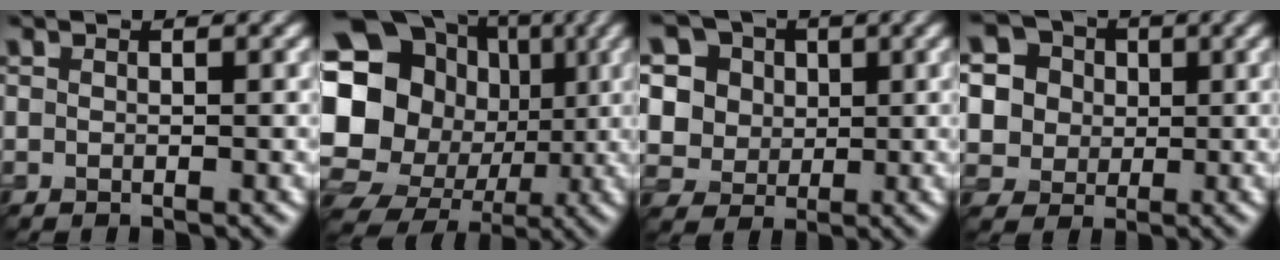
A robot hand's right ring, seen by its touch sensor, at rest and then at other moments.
{"total": 21.3, "force": [0.3, 19.1, 9.4], "torque": [-0.204, 0.017, -0.020]}
{"total": 9.3, "force": [3.8, 7.7, 3.8], "torque": [-0.094, 0.016, 0.053]}
{"total": 7.4, "force": [2.2, 6.6, 2.8], "torque": [-0.062, 0.023, 0.026]}